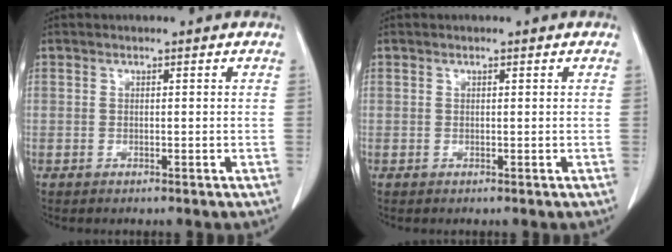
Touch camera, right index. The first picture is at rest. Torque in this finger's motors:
{"motor_torque": [-0.05, 0.01, 0.00, -0.01]}